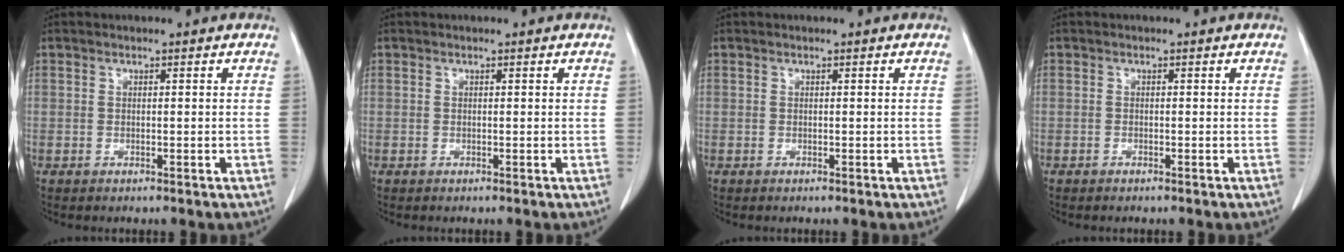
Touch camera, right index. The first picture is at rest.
{"total": 0.0}
{"total": 0.0}
{"total": 0.0}